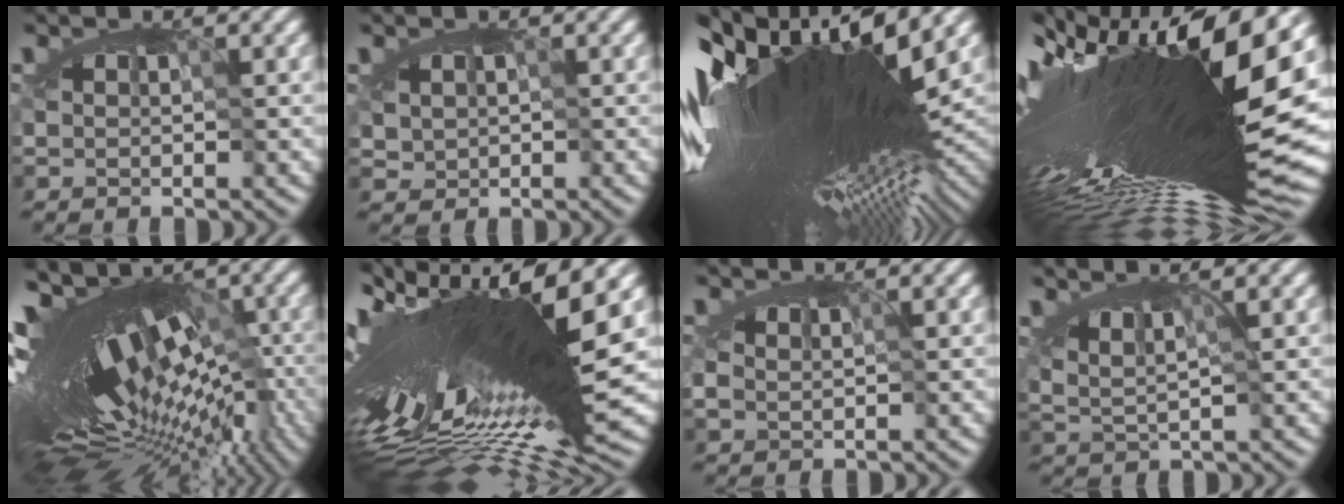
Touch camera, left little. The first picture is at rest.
{"total": 0.9, "force": [-0.8, 0.1, -0.4], "torque": [0.011, -0.003, -0.017]}
{"total": 17.7, "force": [2.0, 3.1, 17.3], "torque": [-0.279, -0.026, 0.050]}
{"total": 17.6, "force": [-1.1, 3.6, 17.2], "torque": [-0.290, -0.024, -0.016]}
{"total": 16.3, "force": [-3.3, 5.4, 15.0], "torque": [-0.211, -0.004, -0.061]}
{"total": 16.6, "force": [-0.3, 3.6, 16.2], "torque": [-0.285, -0.014, -0.014]}
{"total": 0.0}
{"total": 1.7, "force": [0.0, 0.6, 1.6], "torque": [-0.015, 0.002, -0.005]}